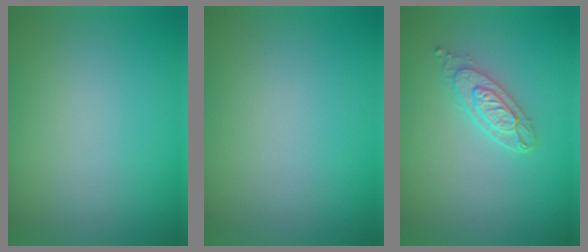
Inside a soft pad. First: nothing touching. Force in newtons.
{"total": 0.0}
{"total": 2.9, "press": 2.5, "slide": 1.5}